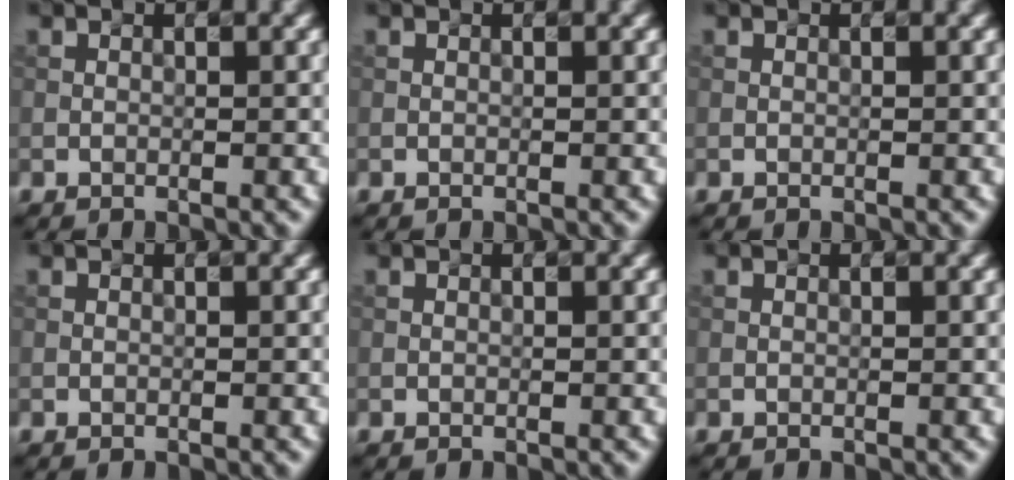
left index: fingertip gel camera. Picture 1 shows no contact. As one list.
[{"total": 0.0}, {"total": 0.0}, {"total": 0.0}, {"total": 0.0}, {"total": 0.0}]